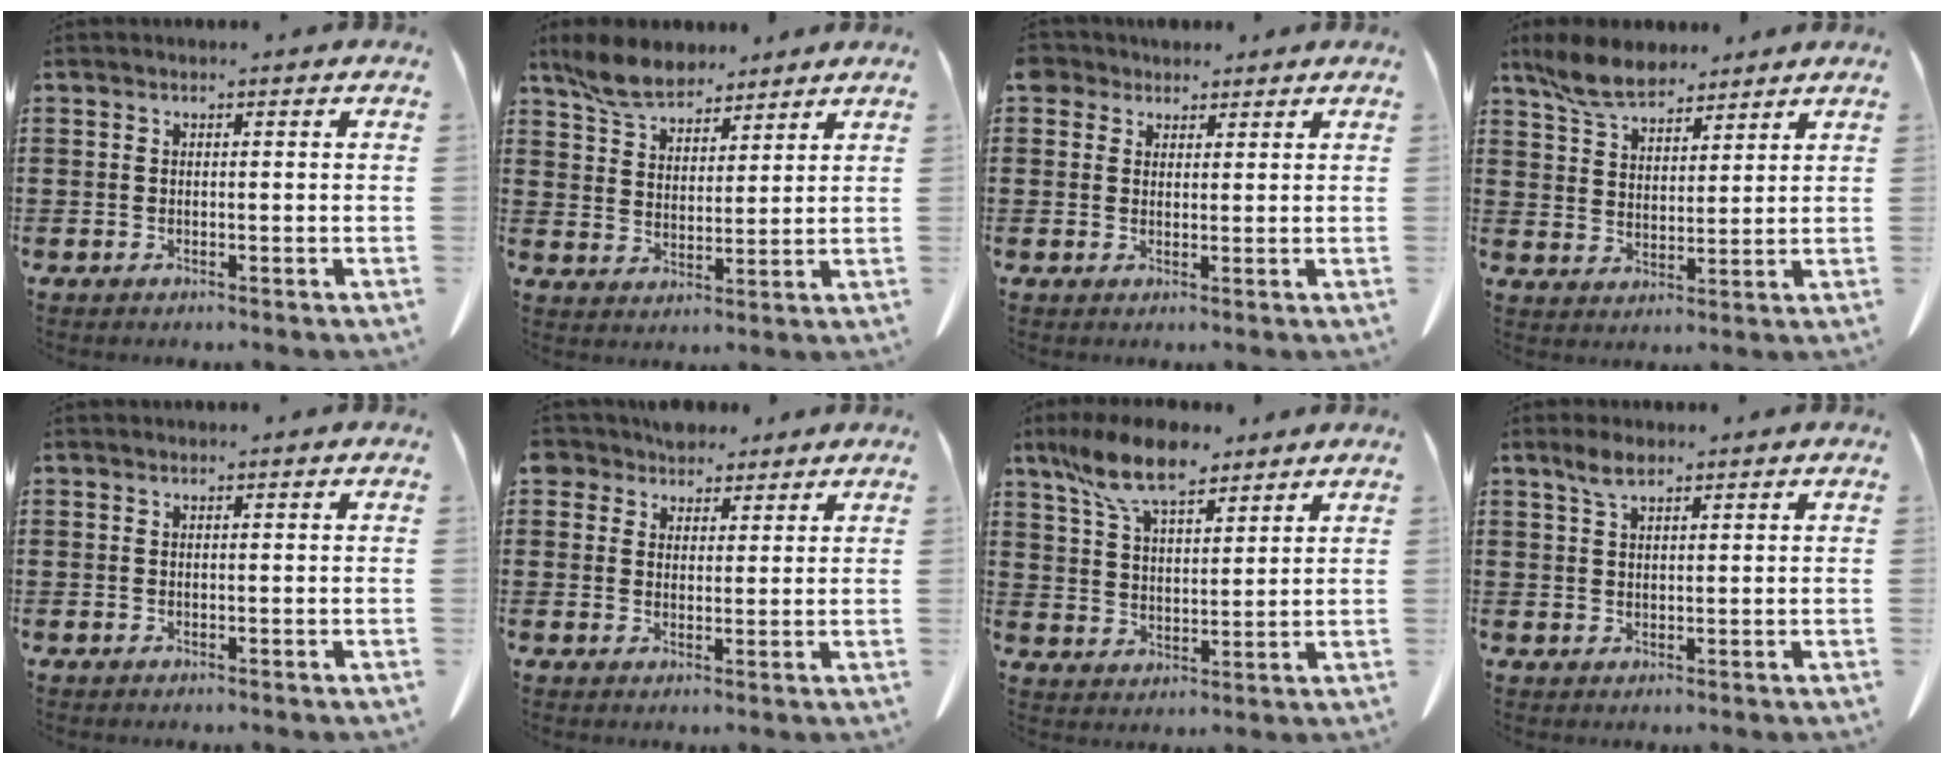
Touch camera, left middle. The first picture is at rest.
{"total": 7.1, "force": [6.1, 2.6, 2.4], "torque": [-0.069, -0.008, 0.116]}
{"total": 3.1, "force": [2.4, 1.8, 0.6], "torque": [-0.013, 0.005, 0.046]}
{"total": 7.2, "force": [6.2, 2.6, 2.8], "torque": [-0.076, -0.005, 0.118]}
{"total": 0.0}
{"total": 4.7, "force": [3.9, 2.5, 0.9], "torque": [-0.027, 0.001, 0.074]}
{"total": 10.3, "force": [7.7, 3.6, 5.9], "torque": [-0.135, -0.008, 0.144]}
{"total": 3.2, "force": [2.2, 1.2, 2.1], "torque": [-0.046, 0.004, 0.040]}